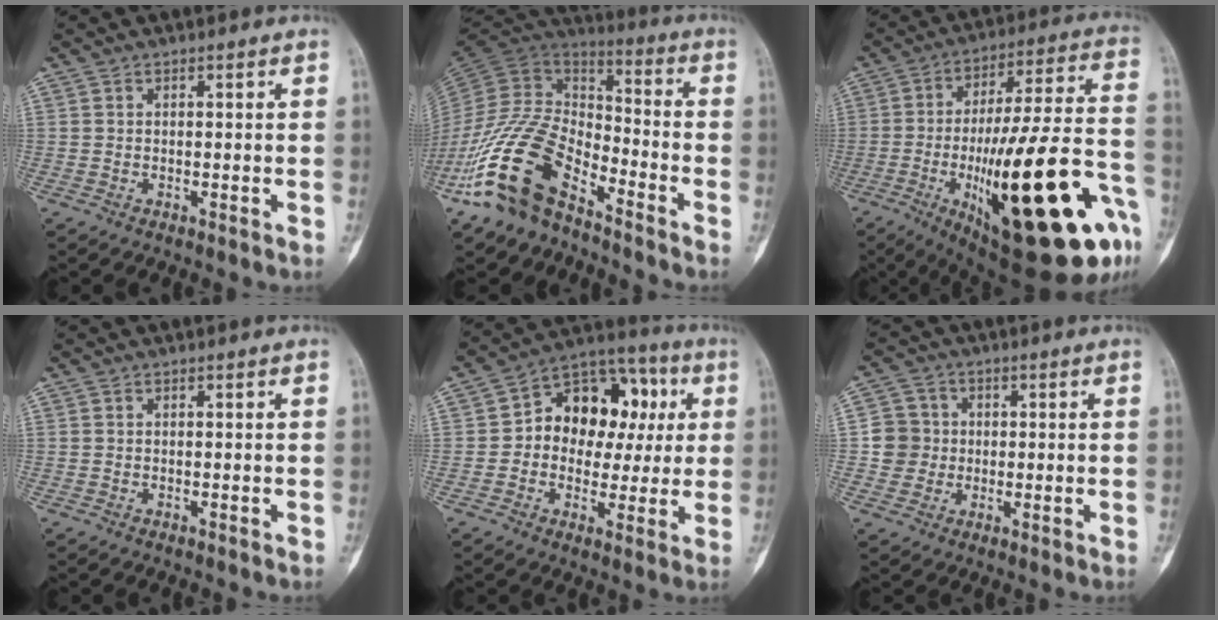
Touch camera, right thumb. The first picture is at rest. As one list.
[{"total": 18.9, "force": [-11.6, 9.3, 11.6], "torque": [-0.215, 0.076, -0.226]}, {"total": 34.3, "force": [-11.5, 9.2, 31.0], "torque": [-0.431, 0.022, -0.160]}, {"total": 0.0}, {"total": 16.4, "force": [2.0, 12.1, 10.9], "torque": [-0.096, 0.037, 0.022]}, {"total": 6.0, "force": [0.0, 5.9, 0.9], "torque": [0.017, 0.010, -0.008]}]